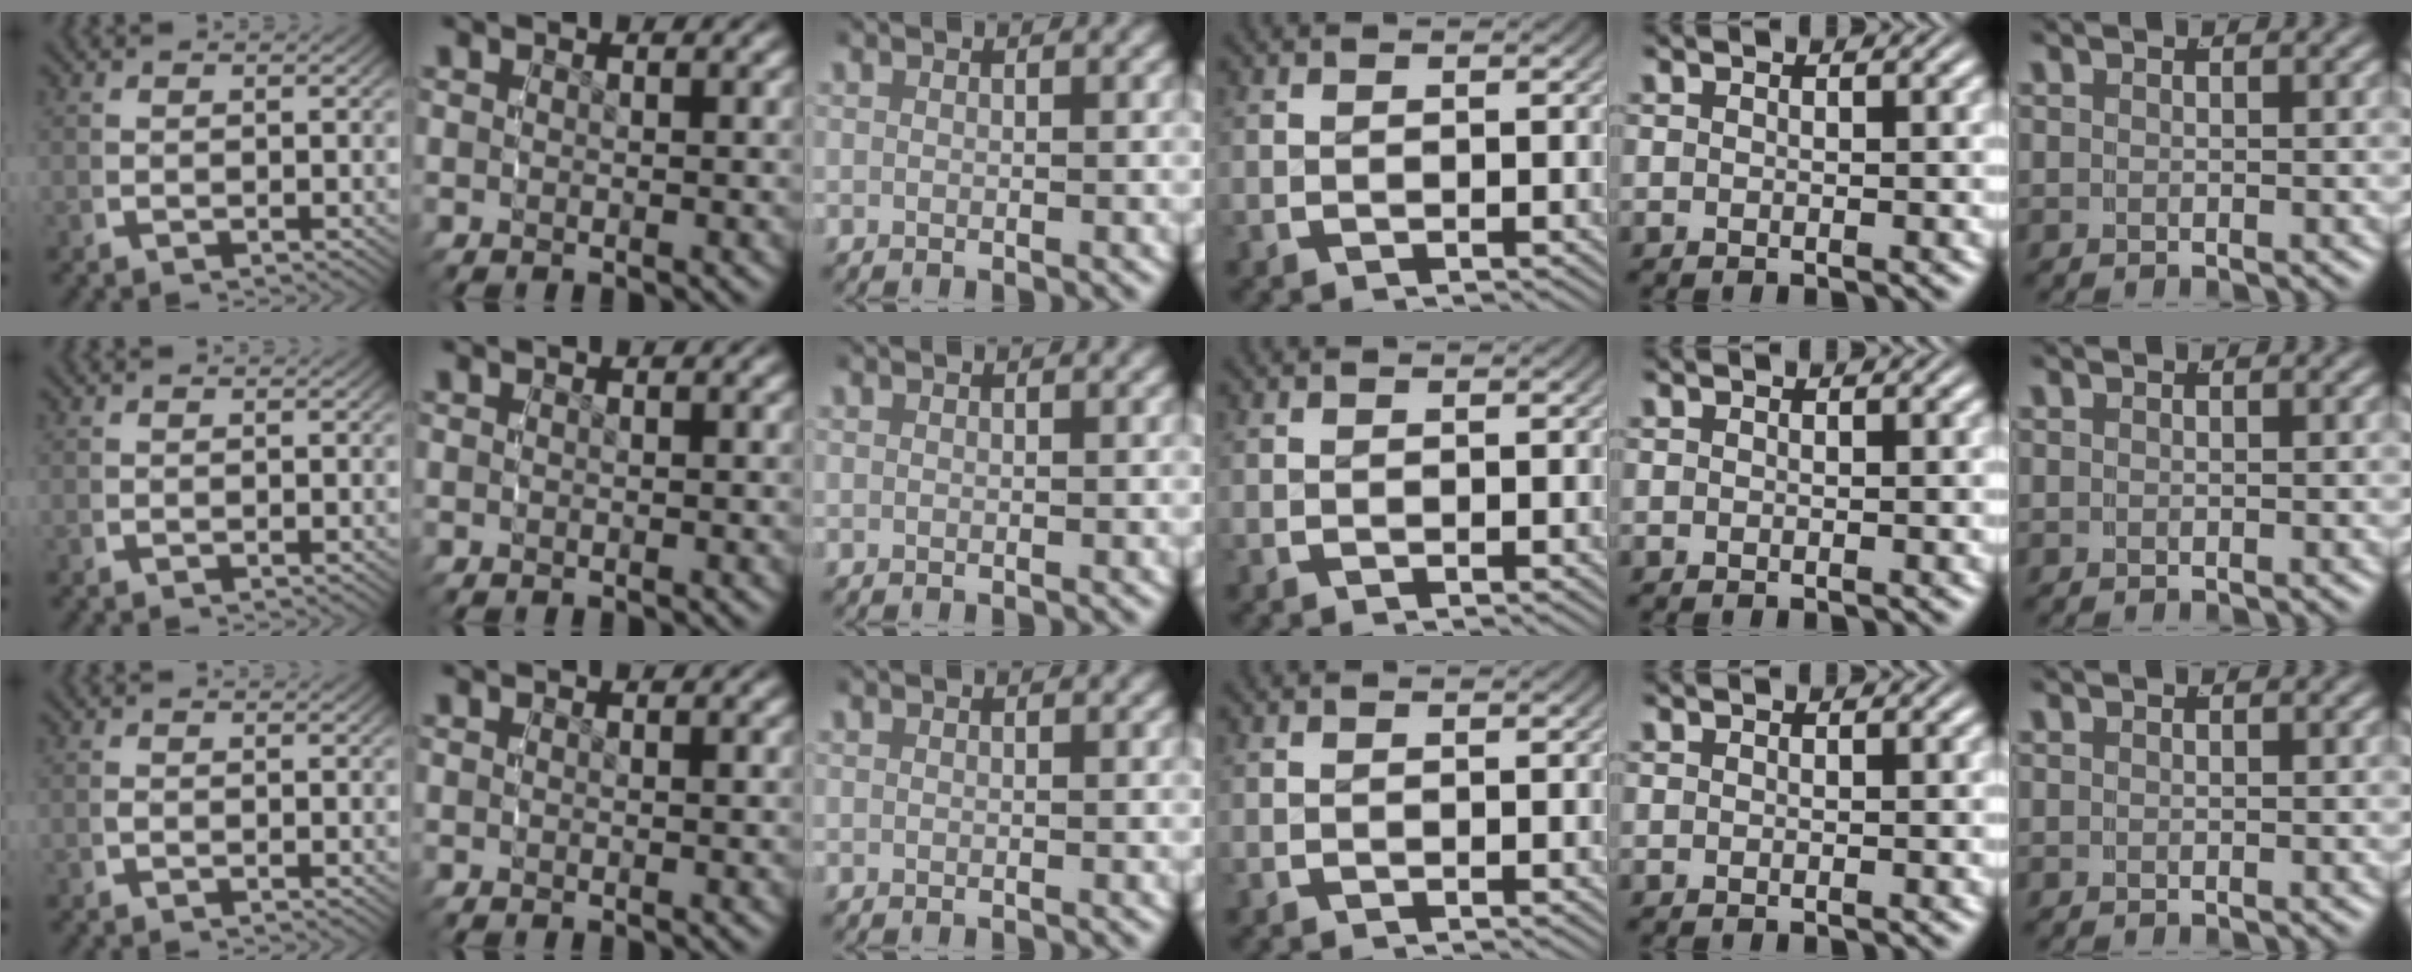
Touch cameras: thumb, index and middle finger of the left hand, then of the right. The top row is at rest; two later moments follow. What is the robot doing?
{"motion": "grasp_and_lifting", "object": "camera"}